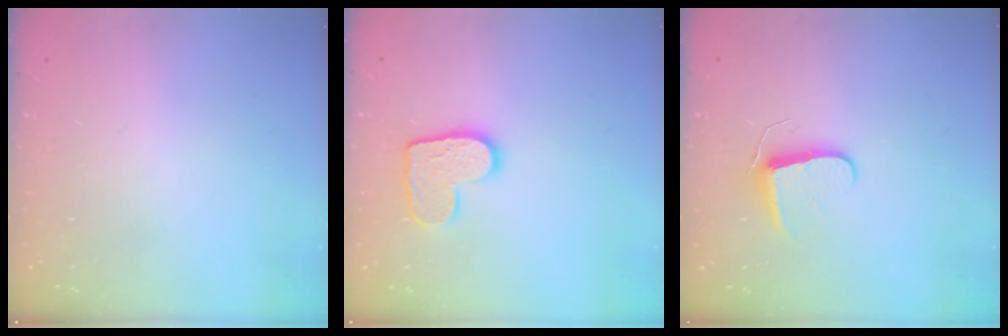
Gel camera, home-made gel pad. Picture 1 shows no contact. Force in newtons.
{"total": 10.7, "press": 10.7, "slide": 0.5}
{"total": 7.2, "press": 7.2, "slide": 0.7}